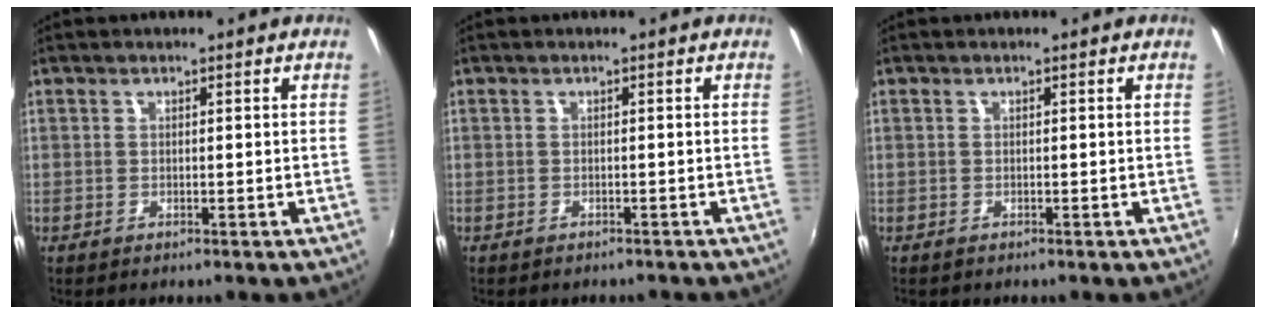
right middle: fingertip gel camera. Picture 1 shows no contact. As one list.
[{"total": 1.9, "force": [-1.7, 0.8, 0.5], "torque": [-0.014, -0.009, -0.021]}, {"total": 0.0}]